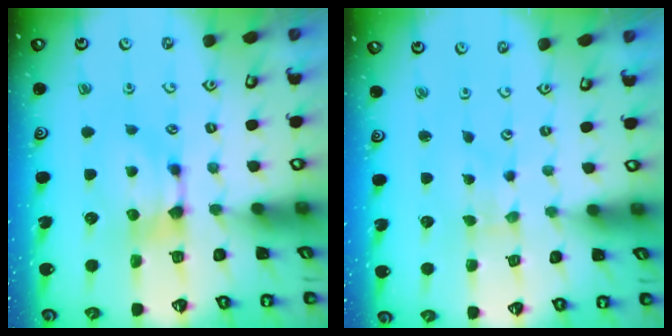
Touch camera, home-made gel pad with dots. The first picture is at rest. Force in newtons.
{"total": 4.1, "press": 4.1, "slide": 0.2}